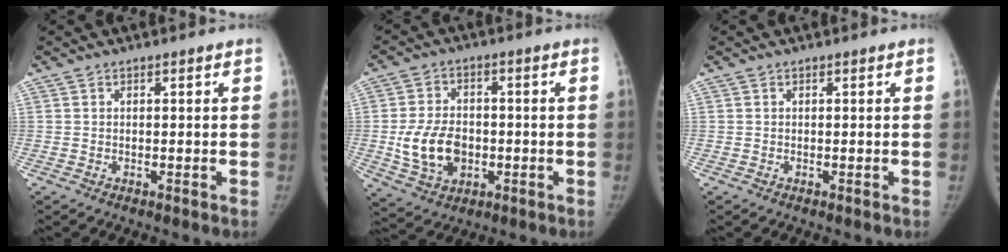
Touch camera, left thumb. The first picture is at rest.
{"total": 10.7, "force": [-1.8, 7.8, 7.2], "torque": [-0.115, 0.008, -0.022]}
{"total": 0.0}